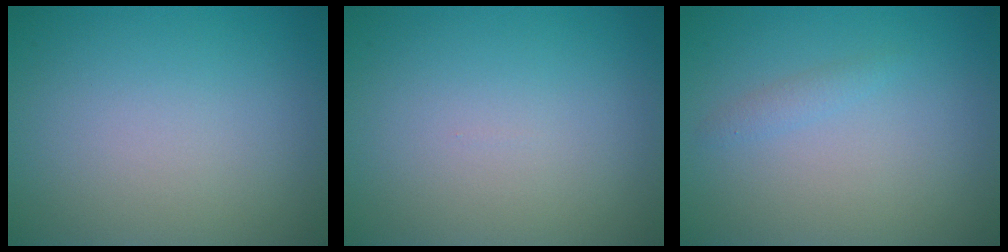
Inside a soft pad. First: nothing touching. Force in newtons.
{"total": 0.0}
{"total": 0.9, "press": 0.9, "slide": 0.0}